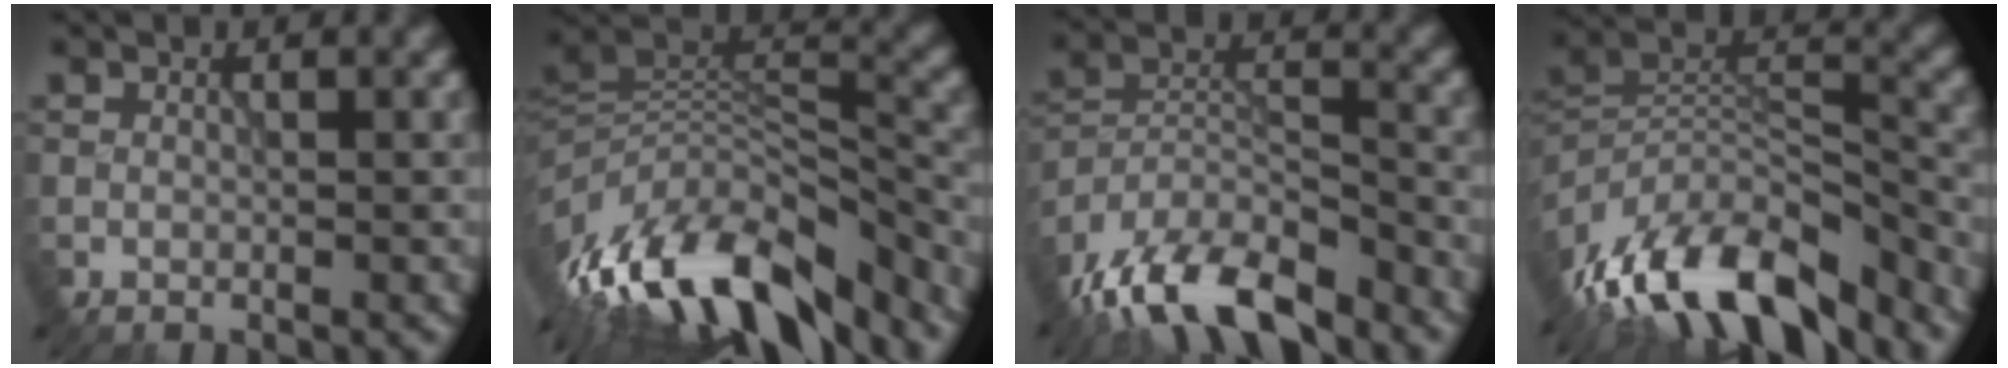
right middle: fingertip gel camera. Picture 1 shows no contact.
{"total": 15.0, "force": [-9.2, 5.7, 10.4], "torque": [-0.208, 0.012, -0.161]}
{"total": 11.3, "force": [-8.7, 3.9, 6.1], "torque": [-0.115, -0.005, -0.166]}
{"total": 14.0, "force": [-9.8, 5.4, 8.3], "torque": [-0.167, 0.021, -0.178]}